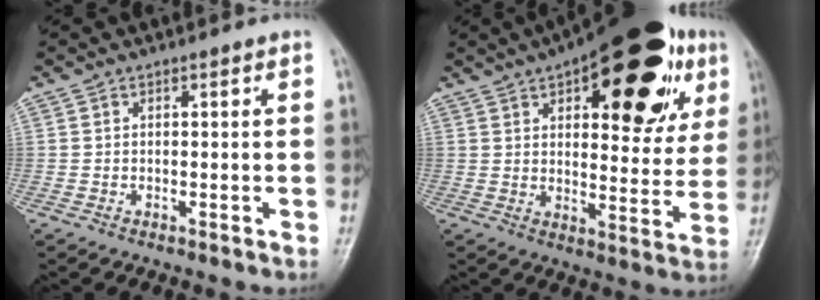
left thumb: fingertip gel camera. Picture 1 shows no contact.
{"total": 26.7, "force": [12.4, 11.5, 20.6], "torque": [-0.244, -0.008, 0.171]}